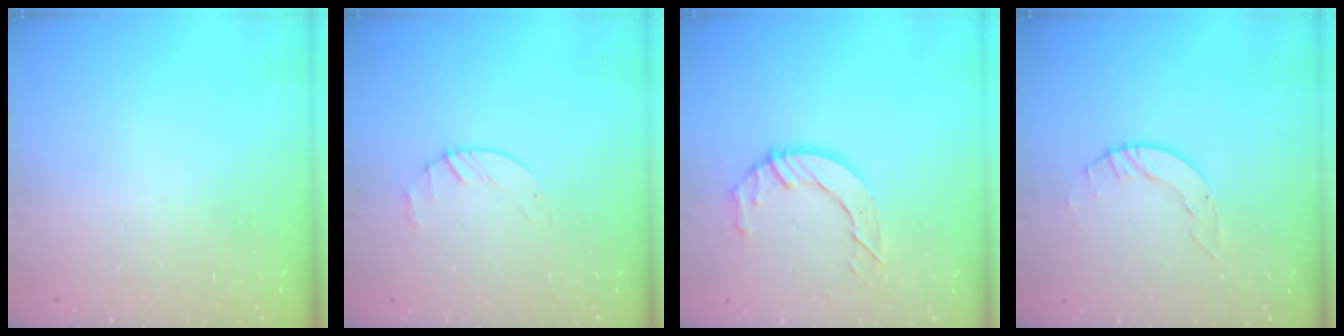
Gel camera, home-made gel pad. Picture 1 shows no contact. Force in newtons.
{"total": 2.2, "press": 2.2, "slide": 0.3}
{"total": 8.1, "press": 8.0, "slide": 0.4}
{"total": 2.1, "press": 2.1, "slide": 0.3}